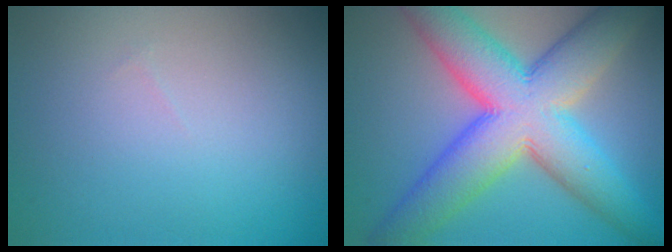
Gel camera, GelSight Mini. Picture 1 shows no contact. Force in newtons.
{"total": 12.1, "press": 12.1, "slide": 0.2}